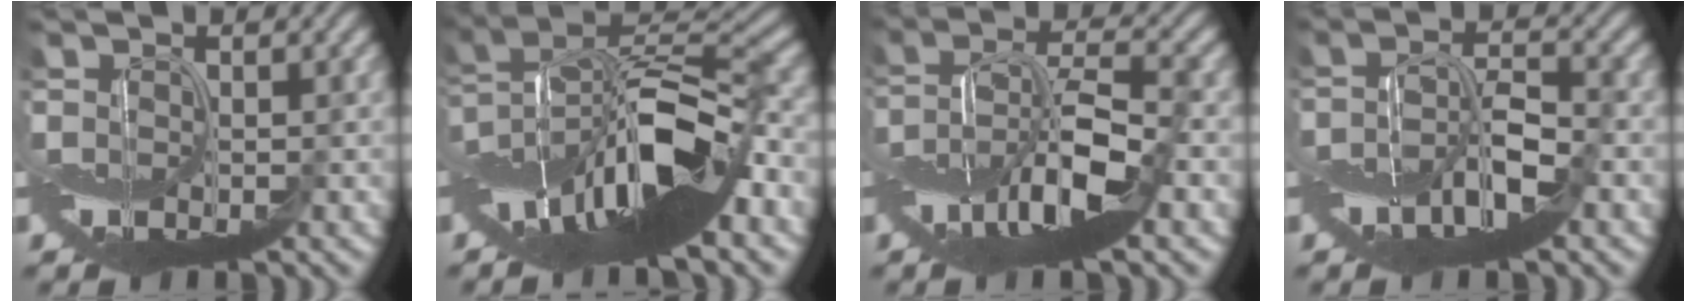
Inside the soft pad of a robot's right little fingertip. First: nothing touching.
{"total": 14.2, "force": [-4.9, 4.7, 12.4], "torque": [-0.204, 0.024, -0.093]}
{"total": 8.8, "force": [-4.0, 2.6, 7.3], "torque": [-0.138, 0.012, -0.085]}
{"total": 5.3, "force": [-2.6, 1.7, 4.3], "torque": [-0.083, 0.005, -0.052]}